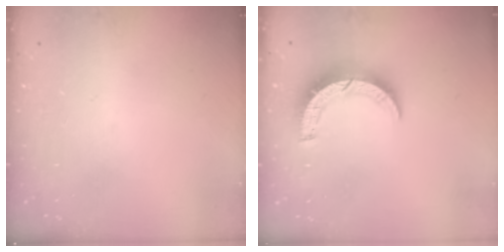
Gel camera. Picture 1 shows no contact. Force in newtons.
{"total": 8.0, "press": 7.9, "slide": 0.7}